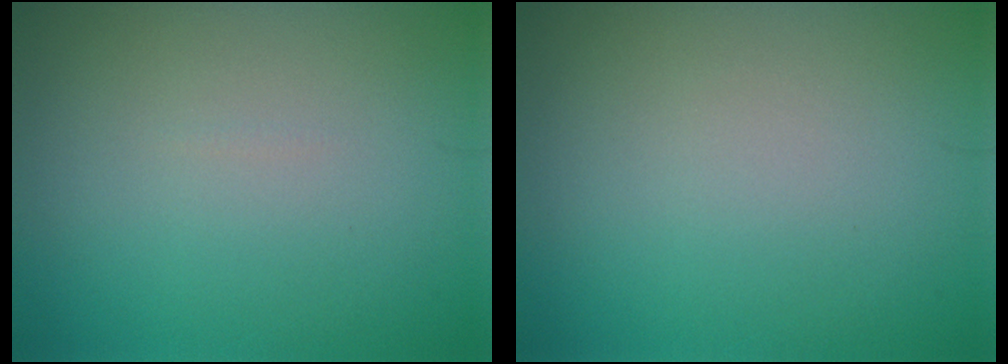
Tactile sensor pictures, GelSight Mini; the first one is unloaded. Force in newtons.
{"total": 0.0}